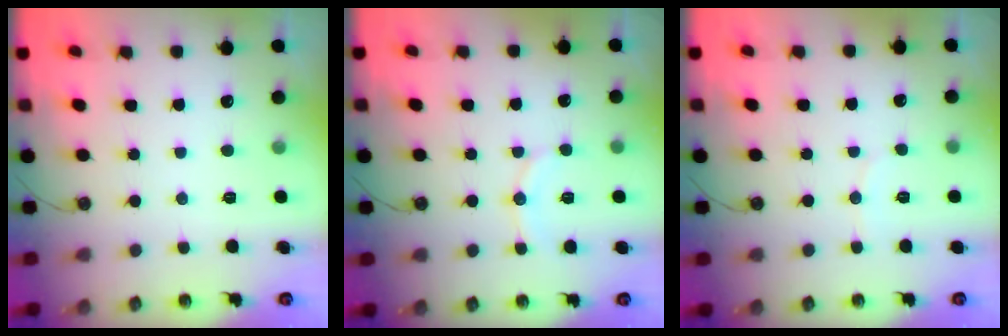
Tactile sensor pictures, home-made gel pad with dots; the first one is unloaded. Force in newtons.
{"total": 8.4, "press": 7.9, "slide": 2.7}
{"total": 3.6, "press": 3.6, "slide": 0.4}